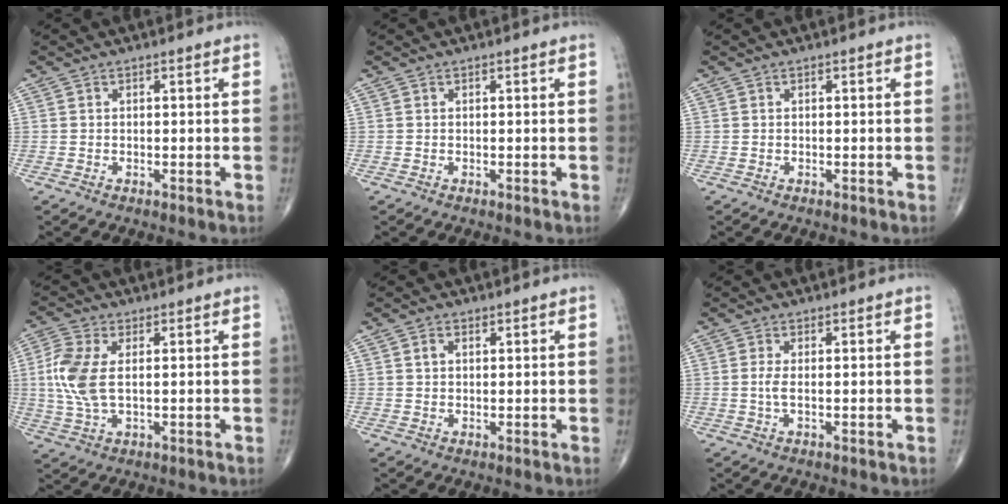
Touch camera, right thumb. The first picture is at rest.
{"total": 0.0}
{"total": 0.0}
{"total": 8.7, "force": [1.0, 4.5, 7.4], "torque": [-0.184, 0.003, 0.021]}
{"total": 1.7, "force": [0.8, 1.2, 1.0], "torque": [-0.018, 0.001, 0.014]}
{"total": 1.8, "force": [0.1, 0.4, 1.8], "torque": [-0.048, -0.004, 0.002]}